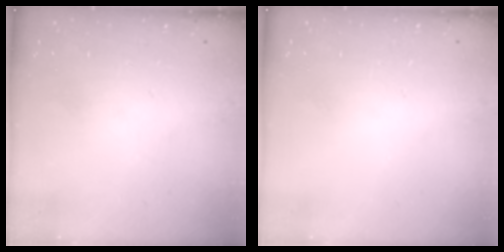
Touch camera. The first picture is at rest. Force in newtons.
{"total": 0.0}